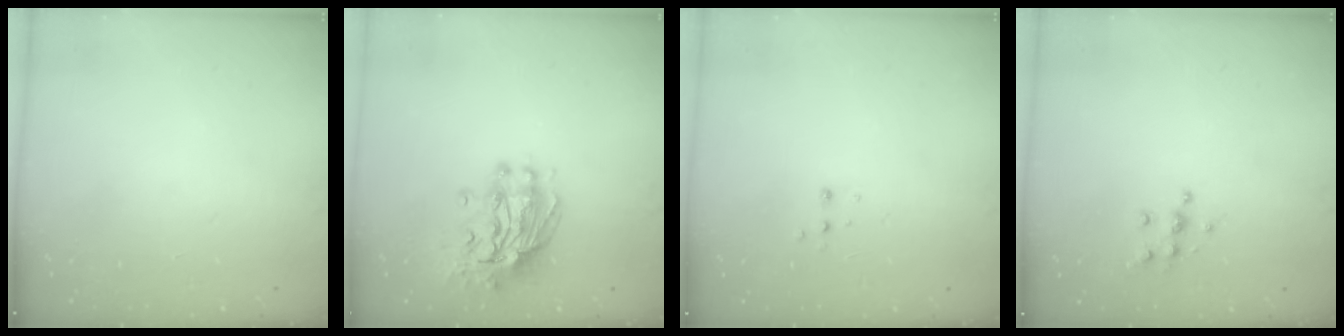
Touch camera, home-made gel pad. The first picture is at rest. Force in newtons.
{"total": 11.5, "press": 11.4, "slide": 1.2}
{"total": 2.7, "press": 2.7, "slide": 0.5}
{"total": 6.4, "press": 6.4, "slide": 0.6}